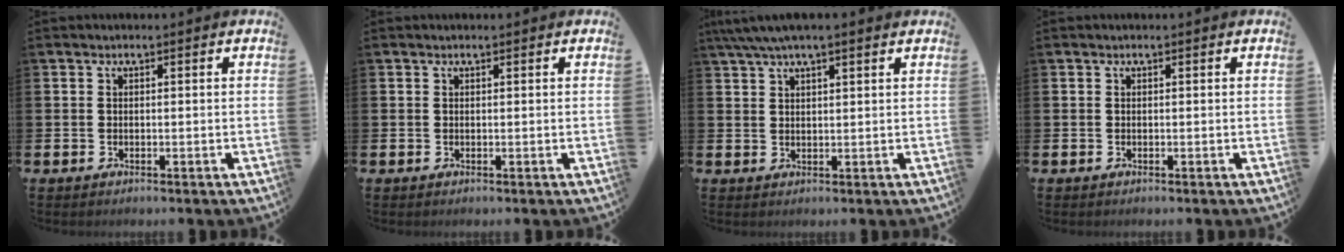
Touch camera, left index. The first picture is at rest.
{"total": 0.0}
{"total": 4.1, "force": [3.3, 0.7, 2.4], "torque": [-0.060, 0.002, 0.061]}
{"total": 0.0}